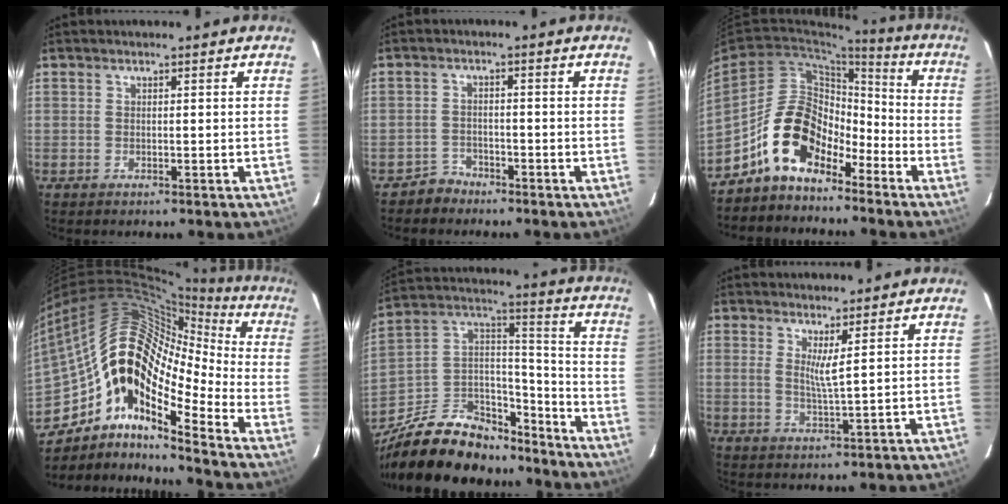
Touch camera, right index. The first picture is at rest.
{"total": 3.1, "force": [-2.5, 1.9, -0.4], "torque": [0.003, 0.013, -0.045]}
{"total": 13.1, "force": [-8.7, 7.3, 6.5], "torque": [-0.115, 0.033, -0.148]}
{"total": 19.0, "force": [-6.4, 10.0, 14.8], "torque": [-0.234, -0.006, -0.135]}
{"total": 25.2, "force": [-18.0, 12.9, 12.1], "torque": [-0.267, 0.053, -0.273]}
{"total": 3.1, "force": [1.6, -0.5, 2.6], "torque": [-0.048, -0.012, 0.026]}